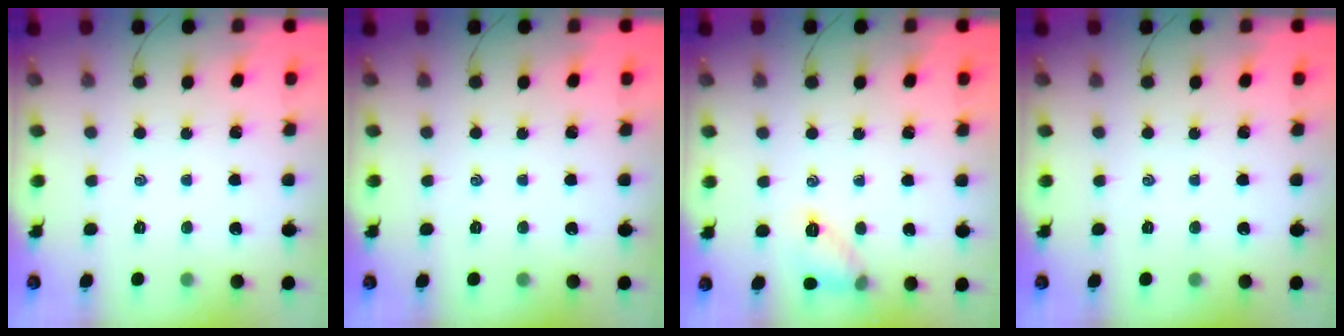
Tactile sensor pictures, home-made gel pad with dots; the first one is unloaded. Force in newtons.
{"total": 0.0}
{"total": 8.3, "press": 8.2, "slide": 1.2}
{"total": 0.0}